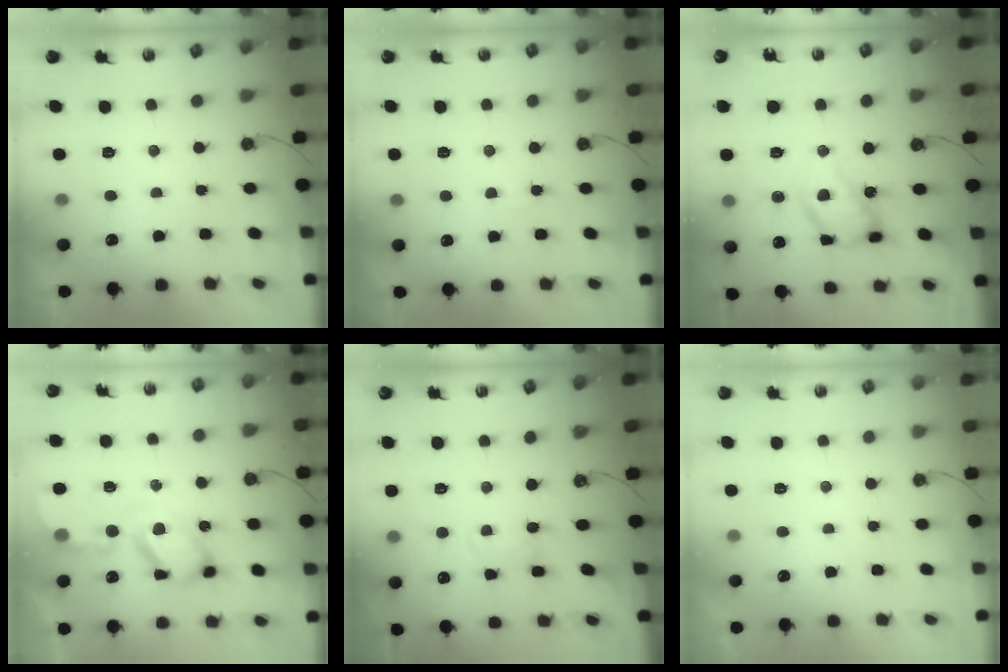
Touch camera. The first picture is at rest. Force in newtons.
{"total": 1.2, "press": 1.1, "slide": 0.2}
{"total": 16.1, "press": 16.0, "slide": 1.4}
{"total": 13.9, "press": 13.8, "slide": 1.3}
{"total": 1.4, "press": 1.4, "slide": 0.2}
{"total": 0.0}